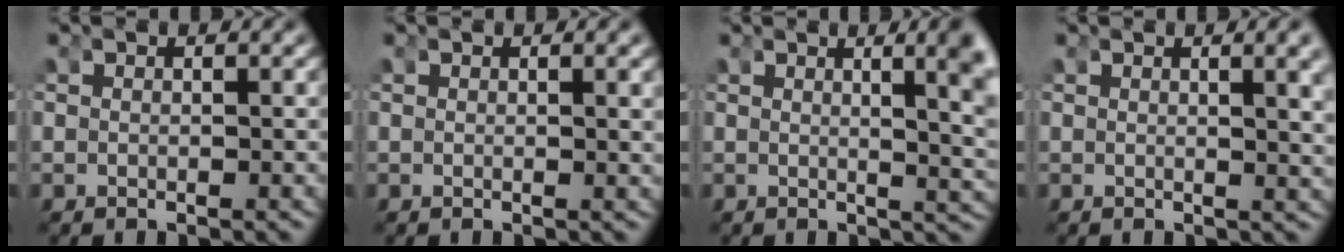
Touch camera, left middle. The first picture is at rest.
{"total": 0.6, "force": [0.3, -0.3, 0.4], "torque": [-0.004, 0.000, 0.005]}
{"total": 5.5, "force": [1.6, 1.2, 5.1], "torque": [-0.041, 0.011, 0.019]}
{"total": 2.6, "force": [1.2, -0.2, 2.3], "torque": [-0.020, 0.004, 0.016]}